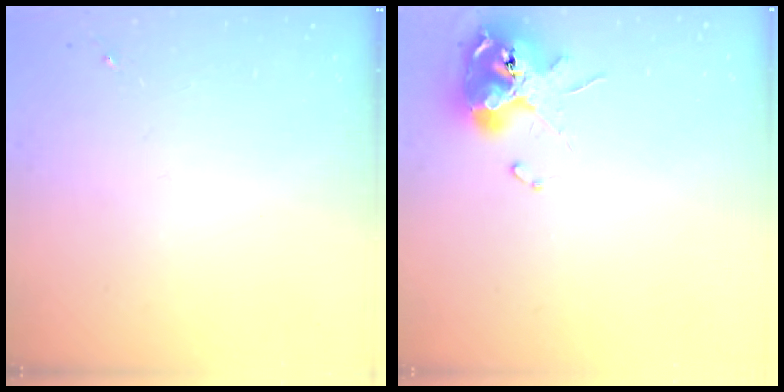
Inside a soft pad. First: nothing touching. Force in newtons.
{"total": 12.4, "press": 12.2, "slide": 1.8}